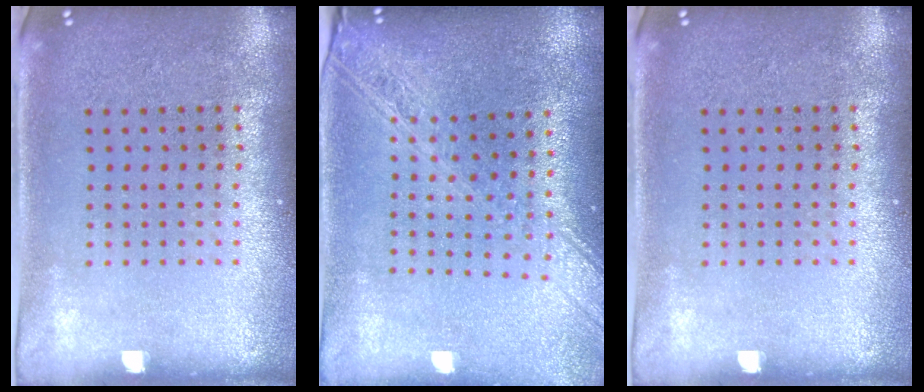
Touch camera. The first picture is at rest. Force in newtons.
{"total": 2.3, "press": 1.9, "slide": 1.3}
{"total": 0.0}